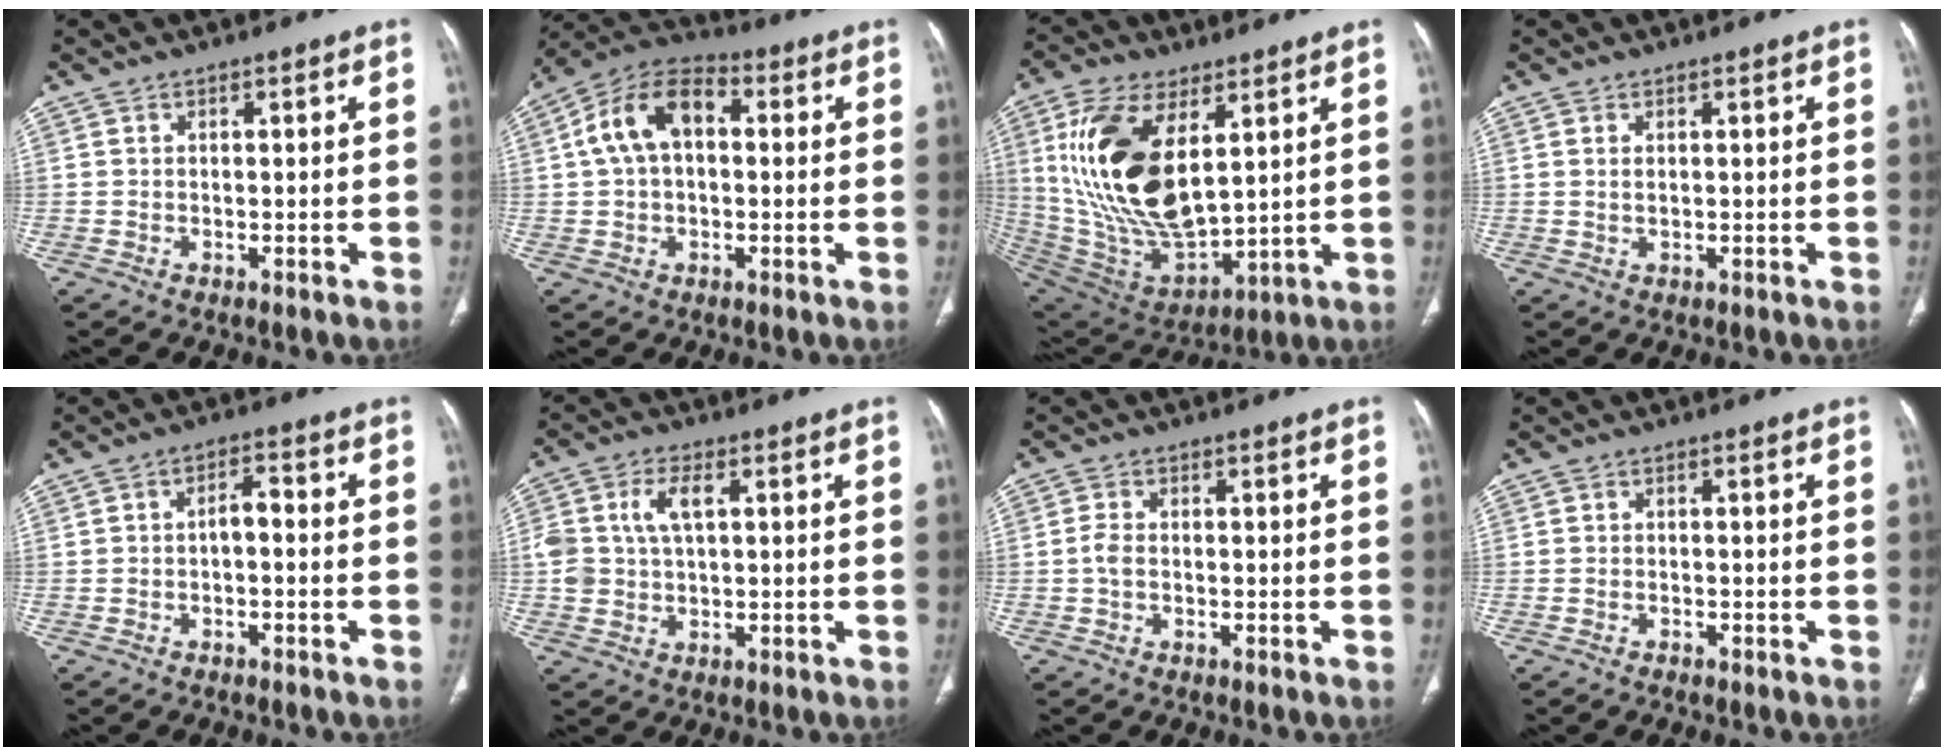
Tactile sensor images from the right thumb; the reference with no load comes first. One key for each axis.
{"total": 12.0, "fx": 1.9, "fy": 7.7, "fz": 9.1, "tx": -0.161, "ty": 0.035, "tz": 0.022}
{"total": 22.7, "fx": 6.6, "fy": 11.2, "fz": 18.6, "tx": -0.354, "ty": -0.032, "tz": 0.135}
{"total": 0.9, "fx": 0.3, "fy": 0.3, "fz": 0.7, "tx": -0.014, "ty": -0.001, "tz": 0.008}
{"total": 3.0, "fx": -0.8, "fy": 1.5, "fz": 2.5, "tx": -0.033, "ty": 0.021, "tz": -0.017}
{"total": 7.0, "fx": 1.6, "fy": 4.2, "fz": 5.4, "tx": -0.112, "ty": 0.011, "tz": 0.034}
{"total": 1.9, "fx": -0.3, "fy": 1.2, "fz": 1.5, "tx": -0.033, "ty": 0.003, "tz": -0.009}
{"total": 0.7, "fx": -0.5, "fy": 0.4, "fz": 0.2, "tx": -0.007, "ty": 0.002, "tz": -0.011}